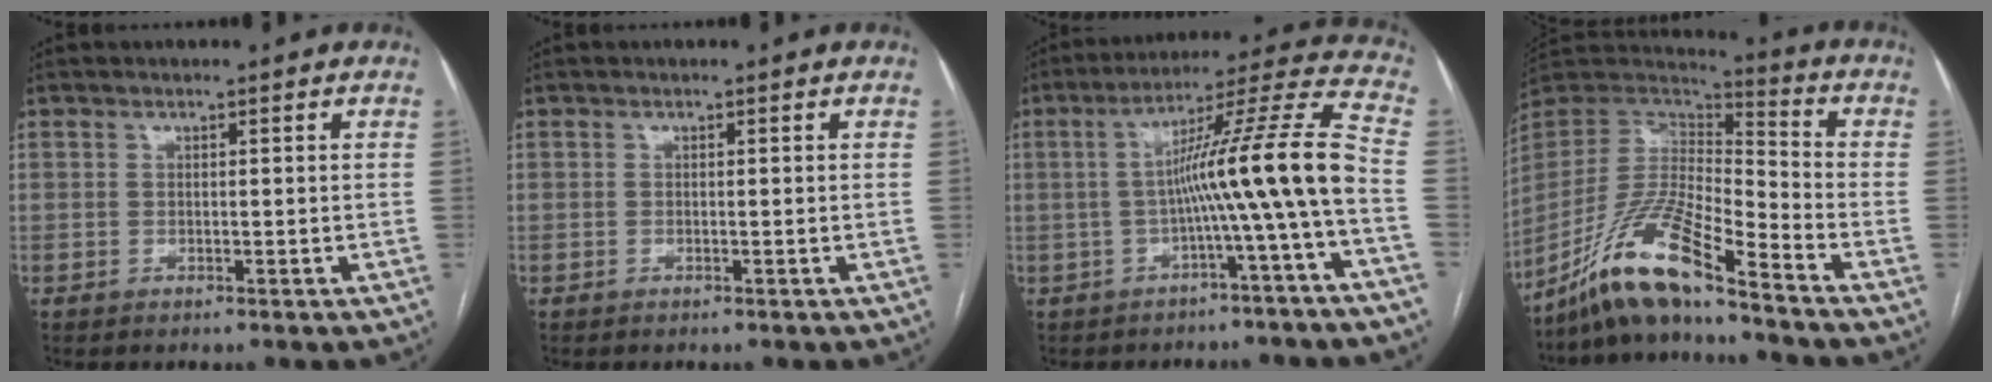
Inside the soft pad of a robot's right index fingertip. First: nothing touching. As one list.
[{"total": 0.0}, {"total": 12.9, "force": [-2.9, -2.1, 12.4], "torque": [-0.183, 0.026, -0.050]}, {"total": 15.6, "force": [-11.9, 1.0, 9.9], "torque": [-0.196, -0.005, -0.225]}]